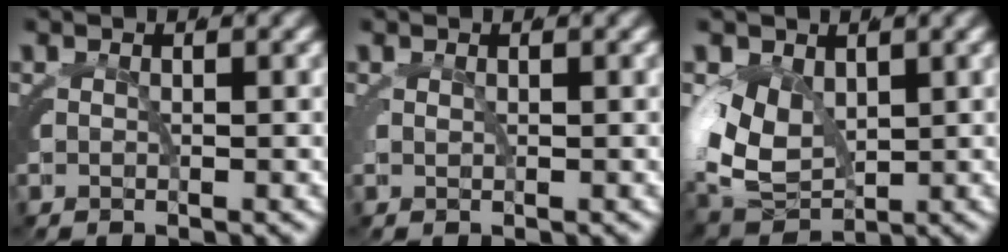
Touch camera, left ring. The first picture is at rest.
{"total": 0.6, "force": [0.4, 0.3, 0.4], "torque": [-0.013, -0.005, 0.011]}
{"total": 9.0, "force": [-0.1, 7.0, 5.7], "torque": [-0.134, -0.041, 0.016]}